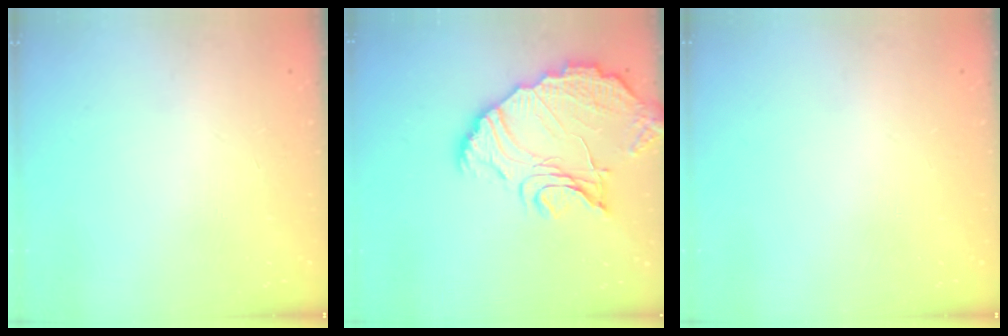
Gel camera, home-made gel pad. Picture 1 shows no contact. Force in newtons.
{"total": 15.9, "press": 15.8, "slide": 1.5}
{"total": 0.0}